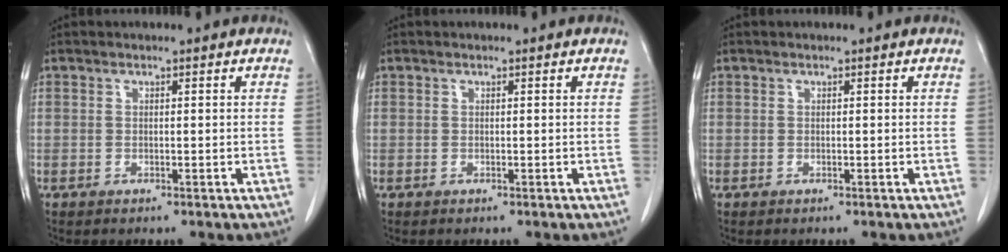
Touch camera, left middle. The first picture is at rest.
{"total": 0.0}
{"total": 0.0}